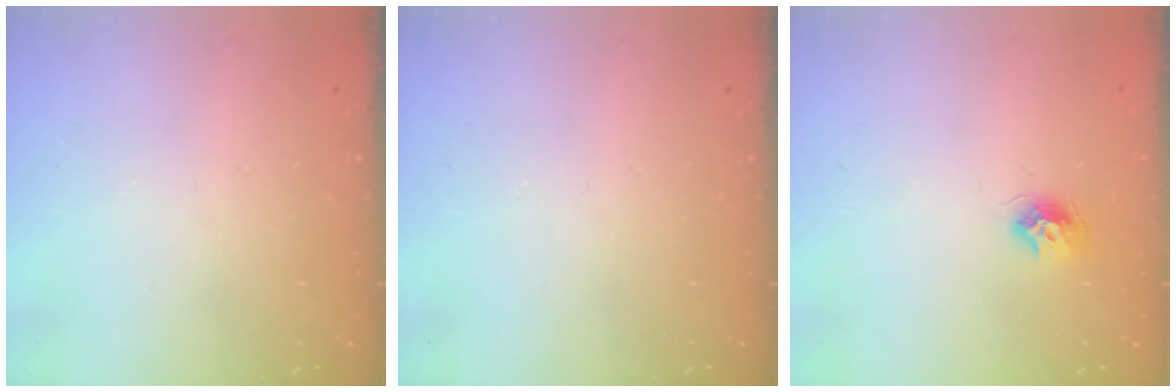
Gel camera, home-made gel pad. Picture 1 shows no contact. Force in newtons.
{"total": 0.0}
{"total": 8.4, "press": 8.3, "slide": 0.7}